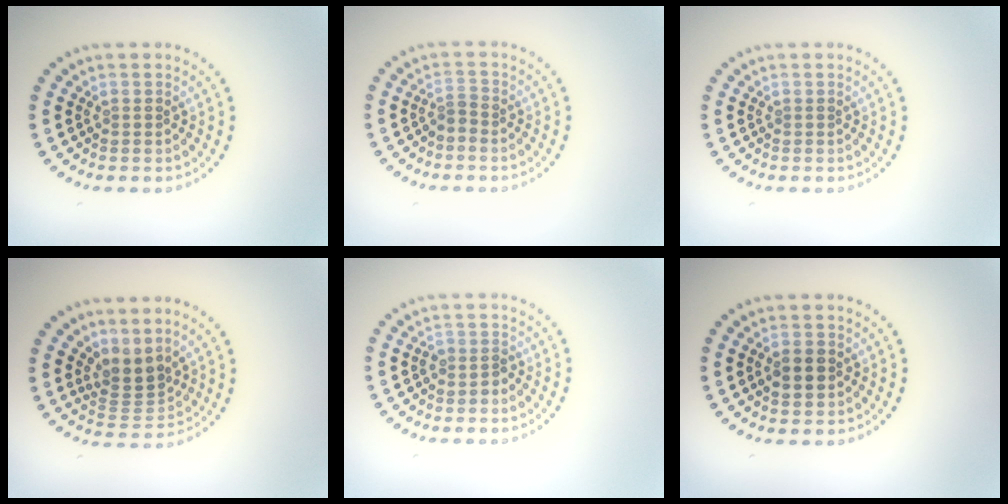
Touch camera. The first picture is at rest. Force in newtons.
{"total": 1.1, "press": 0.6, "slide": 0.9}
{"total": 0.0}
{"total": 2.8, "press": 2.1, "slide": 1.9}
{"total": 1.3, "press": 1.0, "slide": 0.9}
{"total": 2.4, "press": 2.4, "slide": 0.1}